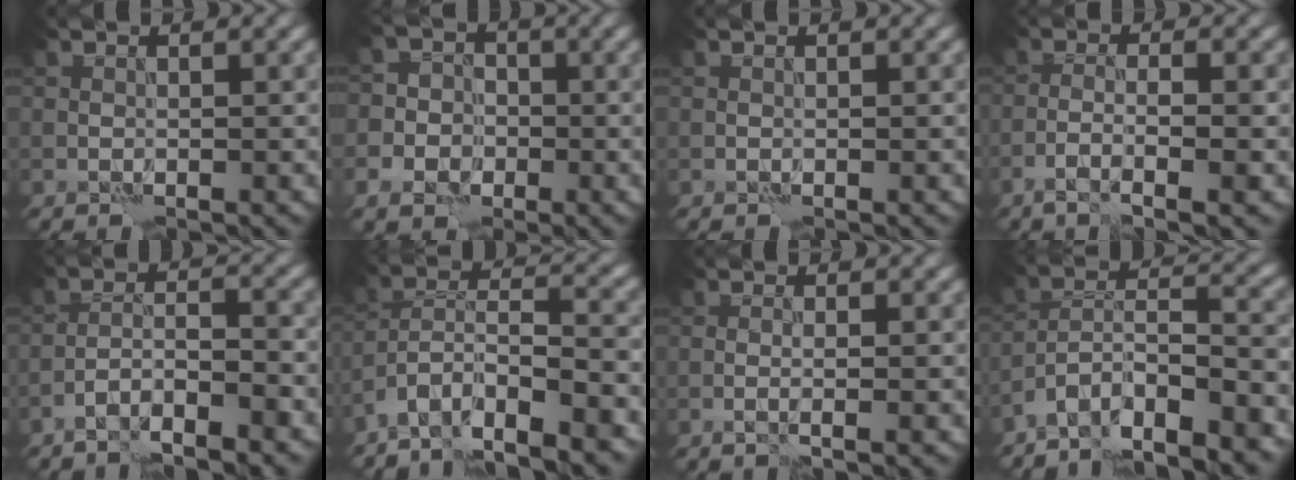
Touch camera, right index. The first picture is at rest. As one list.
[{"total": 5.5, "force": [-2.0, 4.9, 1.5], "torque": [-0.008, -0.004, -0.057]}, {"total": 0.0}, {"total": 3.6, "force": [-1.9, 0.3, 3.1], "torque": [-0.055, 0.001, -0.038]}, {"total": 4.4, "force": [-3.3, 0.5, 2.8], "torque": [-0.043, 0.008, -0.063]}, {"total": 8.9, "force": [-7.0, 2.3, 5.0], "torque": [-0.080, 0.010, -0.123]}, {"total": 1.0, "force": [-0.2, -0.2, 1.0], "torque": [-0.015, 0.000, -0.006]}, {"total": 9.9, "force": [-7.8, 2.5, 5.6], "torque": [-0.087, 0.012, -0.129]}]